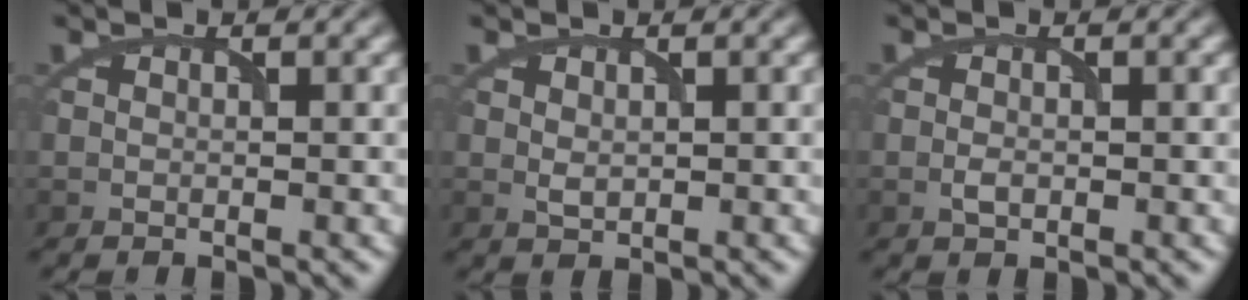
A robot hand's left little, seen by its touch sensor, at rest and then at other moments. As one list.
[{"total": 1.0, "force": [0.2, 0.7, 0.7], "torque": [-0.018, -0.003, 0.009]}, {"total": 1.0, "force": [-0.3, 0.6, 0.7], "torque": [-0.017, 0.000, -0.007]}]